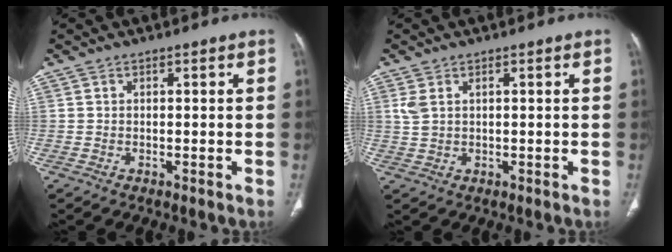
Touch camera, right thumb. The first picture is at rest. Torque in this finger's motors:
{"motor_torque": [-0.03, -0.04, 0.24, 0.53, 0.09]}